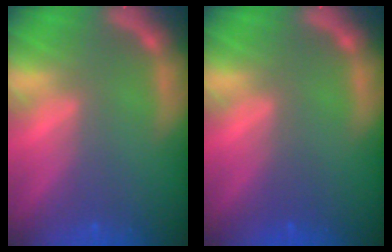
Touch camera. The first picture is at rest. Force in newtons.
{"total": 1.0}